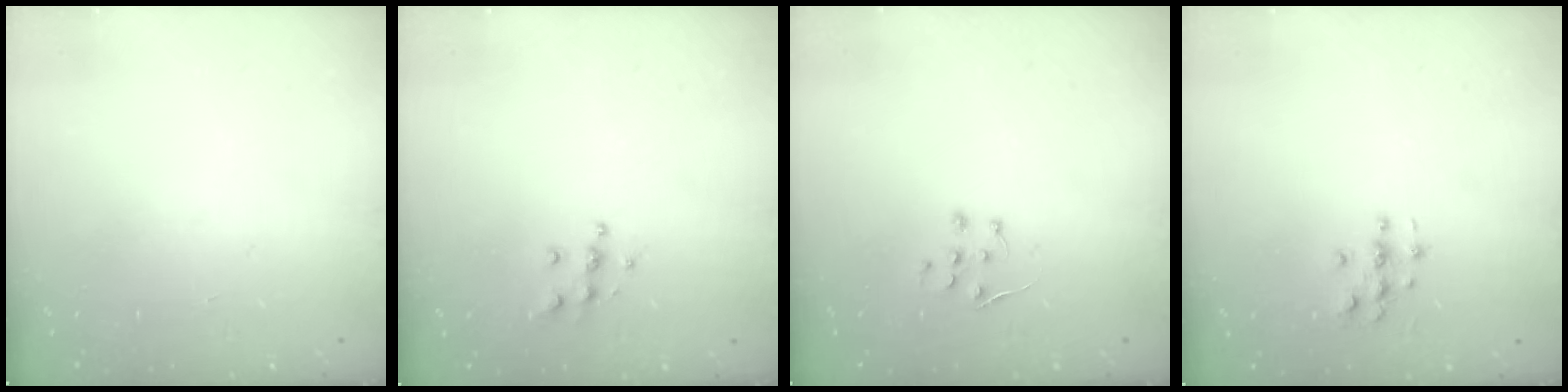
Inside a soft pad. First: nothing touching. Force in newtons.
{"total": 5.9, "press": 5.9, "slide": 0.5}
{"total": 5.1, "press": 5.1, "slide": 0.7}
{"total": 2.8, "press": 2.8, "slide": 0.3}